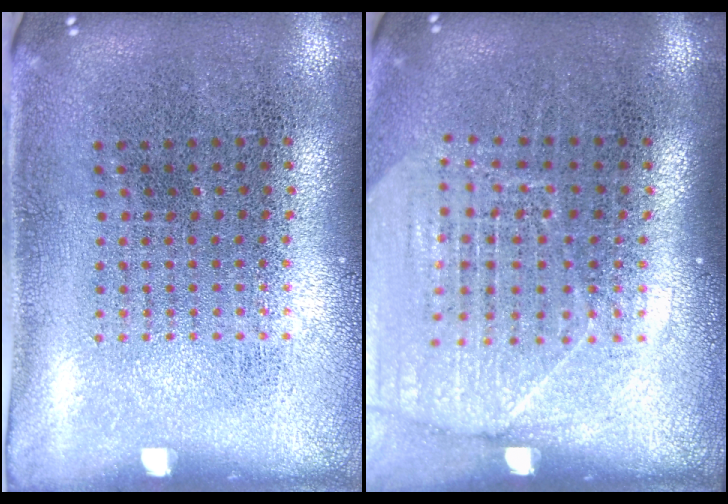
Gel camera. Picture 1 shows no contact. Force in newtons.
{"total": 1.7, "press": 1.5, "slide": 0.8}